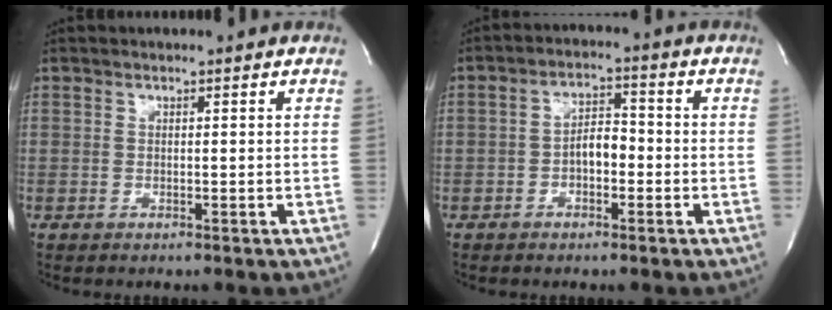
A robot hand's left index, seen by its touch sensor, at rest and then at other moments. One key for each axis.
{"total": 4.5, "fx": -1.2, "fy": 2.2, "fz": 3.8, "tx": -0.063, "ty": 0.015, "tz": -0.021}